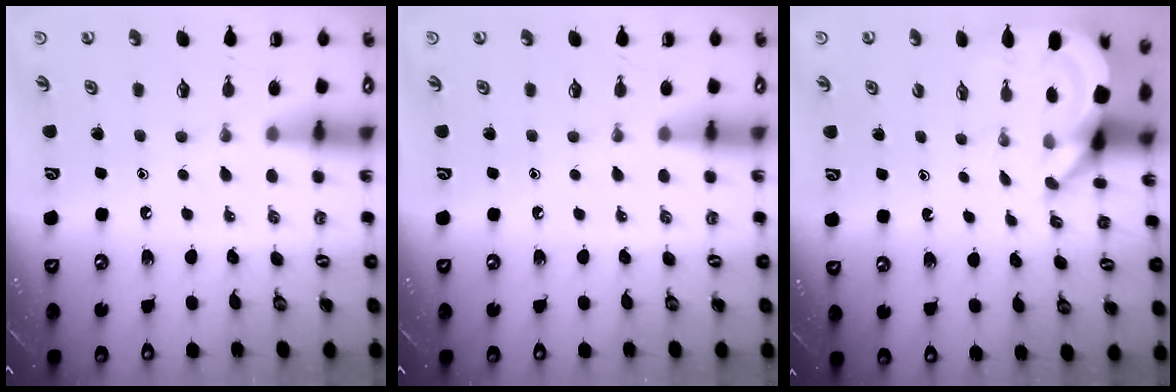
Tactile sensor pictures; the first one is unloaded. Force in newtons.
{"total": 0.0}
{"total": 5.3, "press": 5.2, "slide": 0.5}